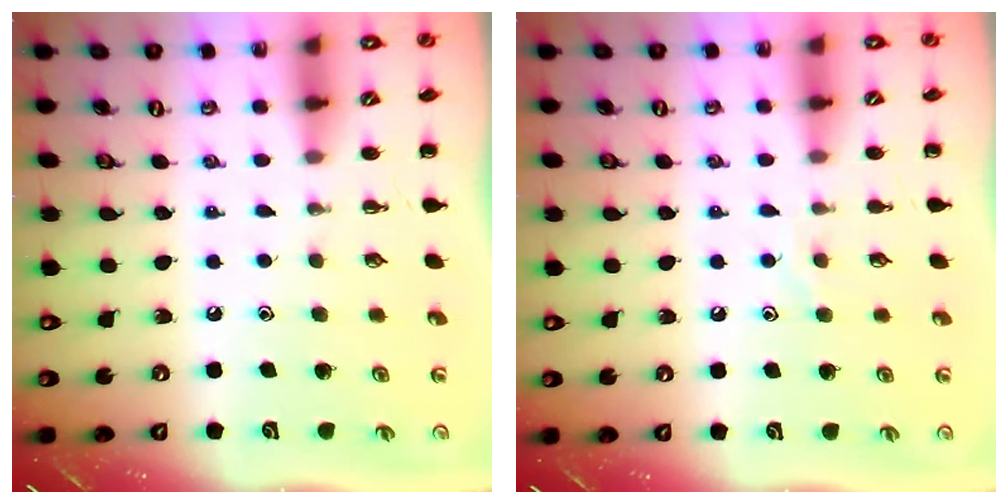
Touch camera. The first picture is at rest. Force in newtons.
{"total": 5.4, "press": 5.3, "slide": 0.9}